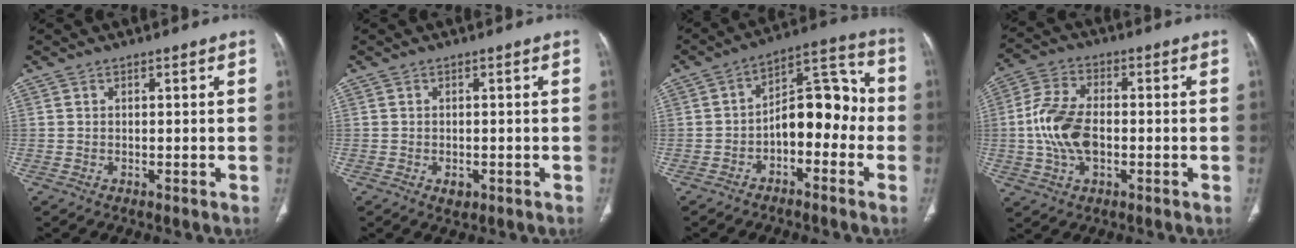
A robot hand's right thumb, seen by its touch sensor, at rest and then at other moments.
{"total": 1.8, "force": [-0.7, 1.2, 1.1], "torque": [-0.010, 0.001, -0.004]}
{"total": 12.1, "force": [-2.8, 7.1, 9.4], "torque": [-0.103, 0.057, -0.054]}
{"total": 11.5, "force": [-1.1, 6.7, 9.2], "torque": [-0.187, 0.016, -0.024]}